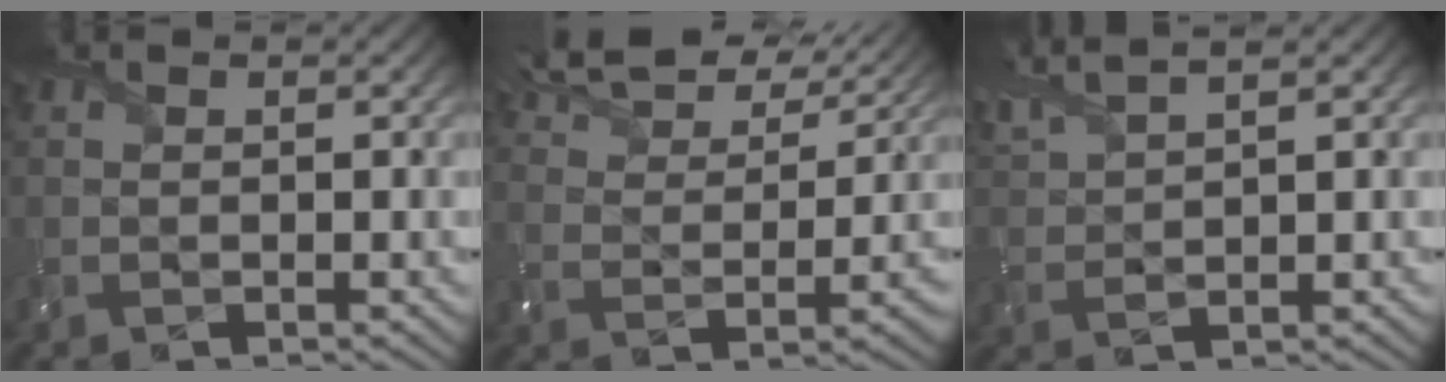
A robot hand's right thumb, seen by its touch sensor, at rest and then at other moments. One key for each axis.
{"total": 10.0, "fx": 8.3, "fy": 2.7, "fz": 4.9, "tx": -0.118, "ty": 0.017, "tz": 0.145}
{"total": 6.3, "fx": 4.9, "fy": 1.1, "fz": 3.8, "tx": -0.081, "ty": 0.025, "tz": 0.096}